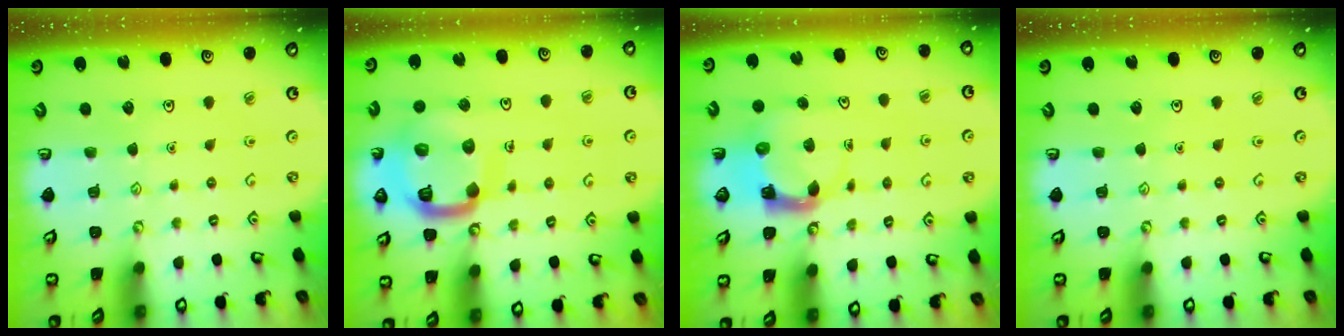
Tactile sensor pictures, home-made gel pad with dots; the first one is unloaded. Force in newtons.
{"total": 18.2, "press": 18.1, "slide": 2.0}
{"total": 4.8, "press": 4.7, "slide": 1.0}
{"total": 0.0}